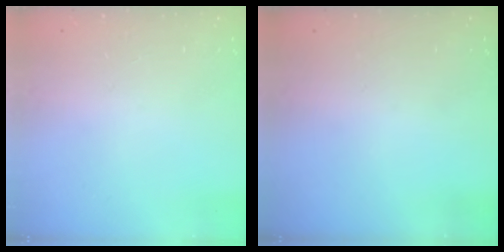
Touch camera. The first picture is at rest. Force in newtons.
{"total": 0.0}